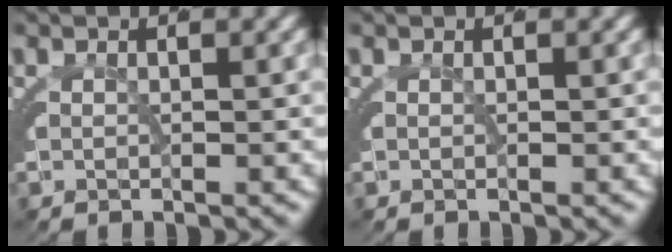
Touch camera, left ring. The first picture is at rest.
{"total": 0.0}